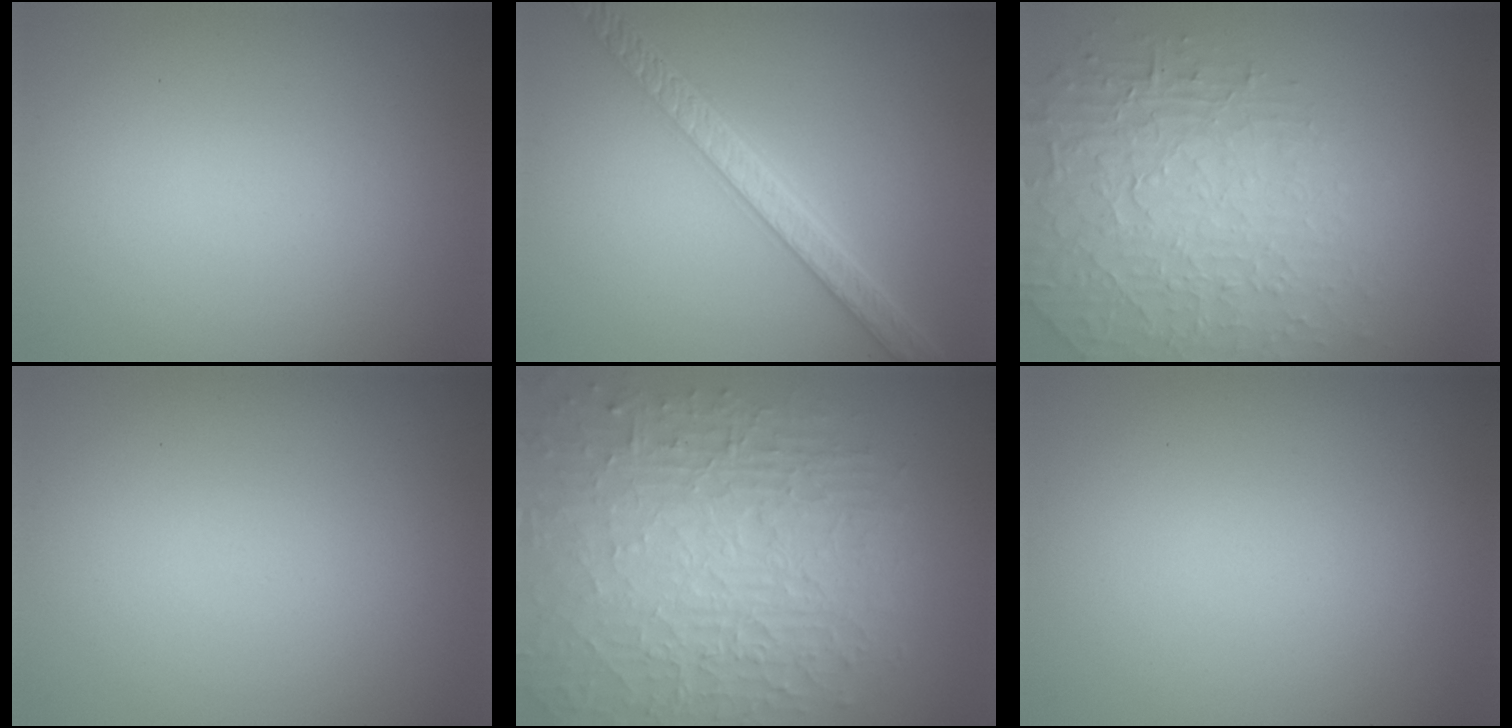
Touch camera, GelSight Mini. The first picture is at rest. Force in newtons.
{"total": 4.8, "press": 4.1, "slide": 2.4}
{"total": 4.5, "press": 4.2, "slide": 1.7}
{"total": 0.0}
{"total": 10.1, "press": 6.6, "slide": 7.7}
{"total": 0.0}